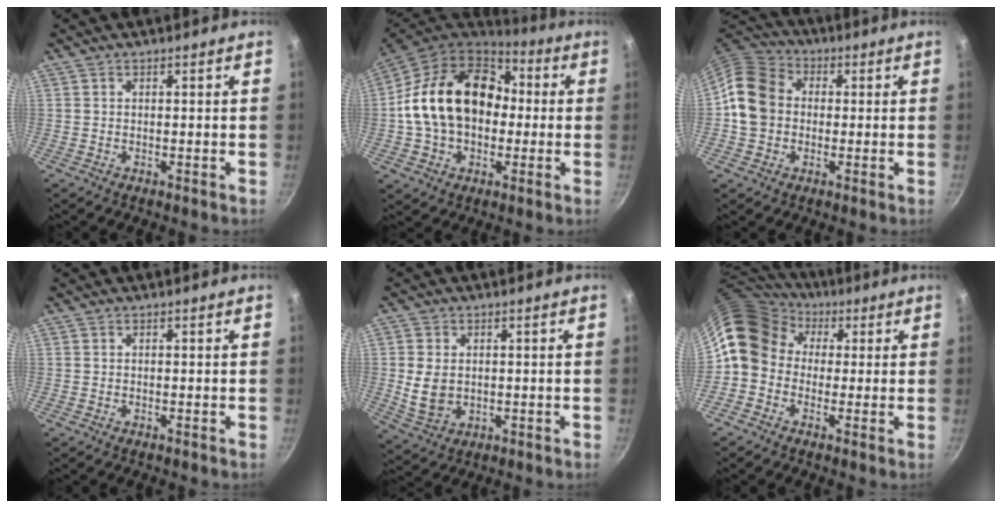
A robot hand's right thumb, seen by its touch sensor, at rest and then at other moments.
{"total": 22.0, "force": [1.1, 16.0, 15.1], "torque": [-0.244, 0.048, 0.016]}
{"total": 11.2, "force": [-0.1, 9.3, 6.1], "torque": [-0.086, 0.019, -0.021]}
{"total": 0.0}
{"total": 6.9, "force": [0.4, 5.2, 4.5], "torque": [-0.078, -0.008, 0.017]}
{"total": 12.4, "force": [2.2, 10.5, 6.2], "torque": [-0.096, 0.029, 0.018]}